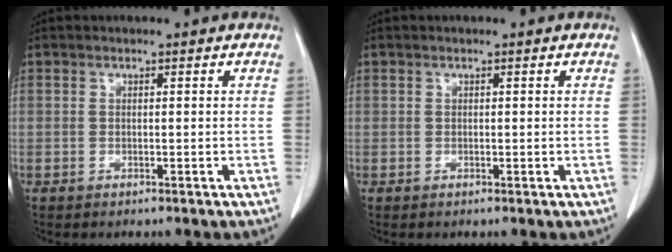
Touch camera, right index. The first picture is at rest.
{"total": 0.0}